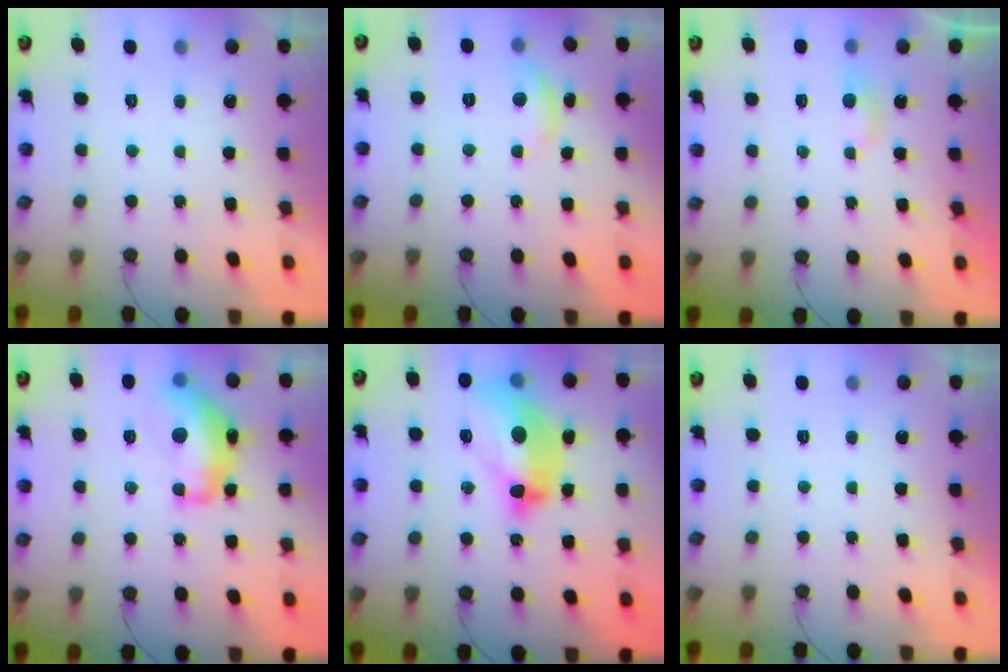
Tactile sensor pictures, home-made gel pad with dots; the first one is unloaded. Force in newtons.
{"total": 5.6, "press": 5.6, "slide": 0.4}
{"total": 2.7, "press": 2.7, "slide": 0.3}
{"total": 15.0, "press": 14.9, "slide": 1.1}
{"total": 15.8, "press": 15.7, "slide": 1.7}
{"total": 0.0}